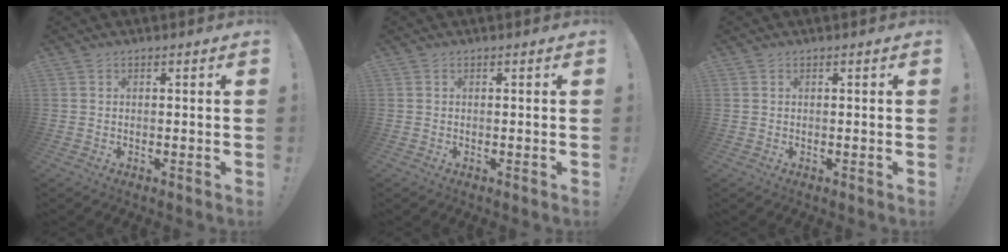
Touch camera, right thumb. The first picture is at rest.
{"total": 0.0}
{"total": 0.0}